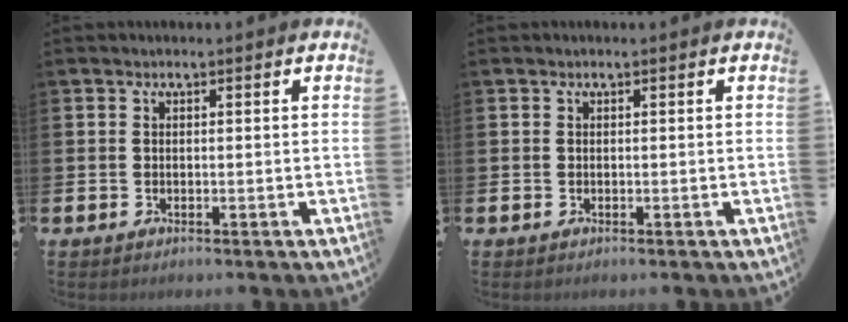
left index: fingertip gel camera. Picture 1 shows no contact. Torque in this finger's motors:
{"motor_torque": [0.00, 0.00, 0.01, 0.00]}